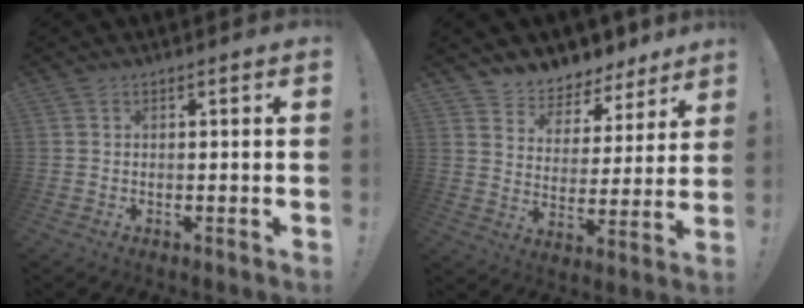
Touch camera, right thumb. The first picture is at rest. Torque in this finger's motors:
{"motor_torque": [0.09, 0.21, -0.24, 0.57, 0.00]}